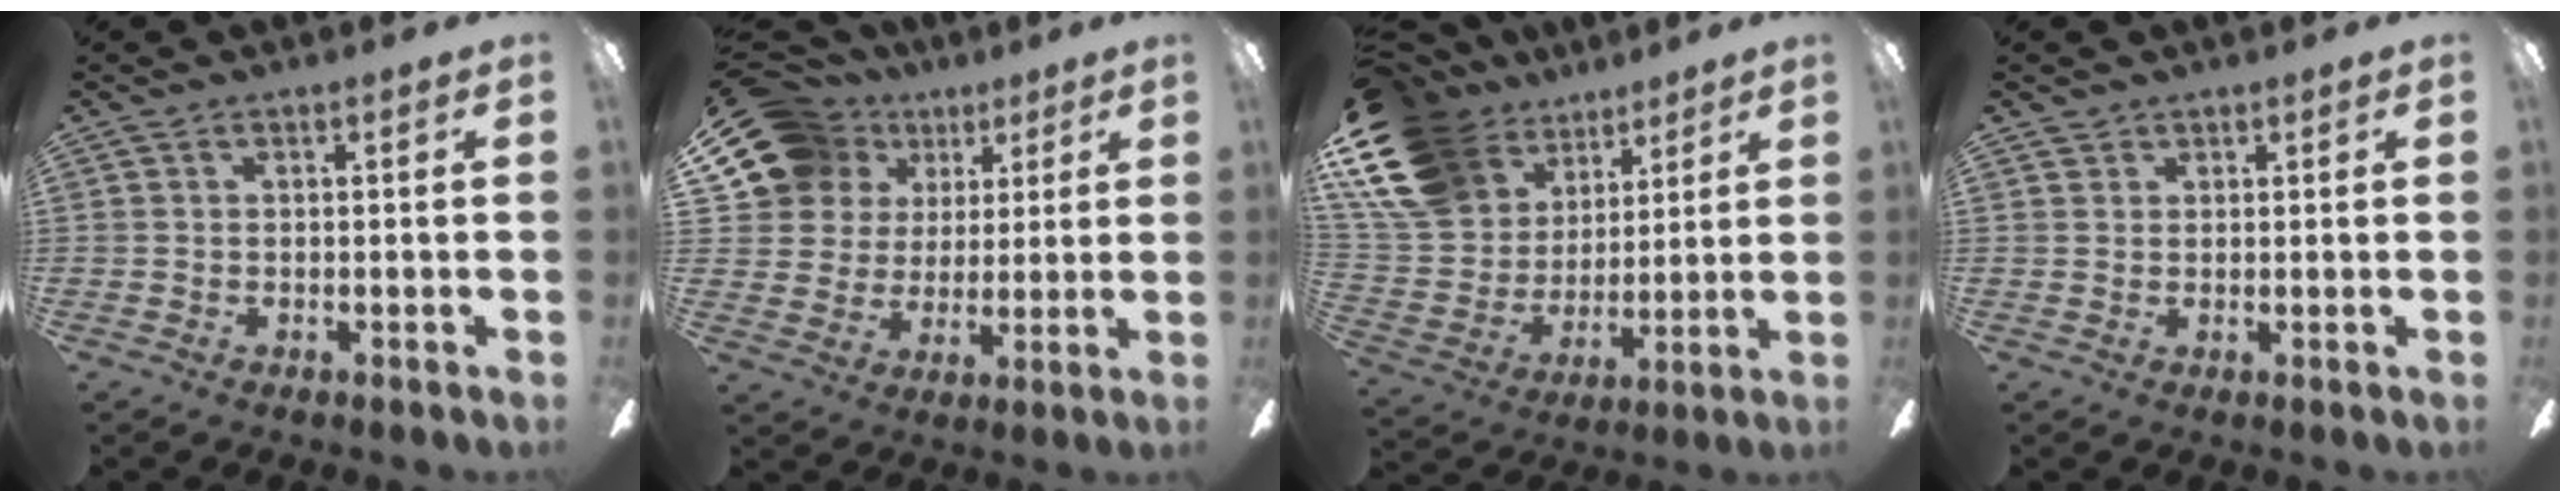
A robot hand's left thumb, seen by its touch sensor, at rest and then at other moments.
{"total": 16.1, "force": [7.9, 12.7, 6.0], "torque": [-0.128, -0.027, 0.156]}
{"total": 21.6, "force": [12.3, 14.7, 9.9], "torque": [-0.215, -0.052, 0.239]}
{"total": 1.6, "force": [1.3, 0.9, -0.2], "torque": [0.012, -0.004, 0.024]}